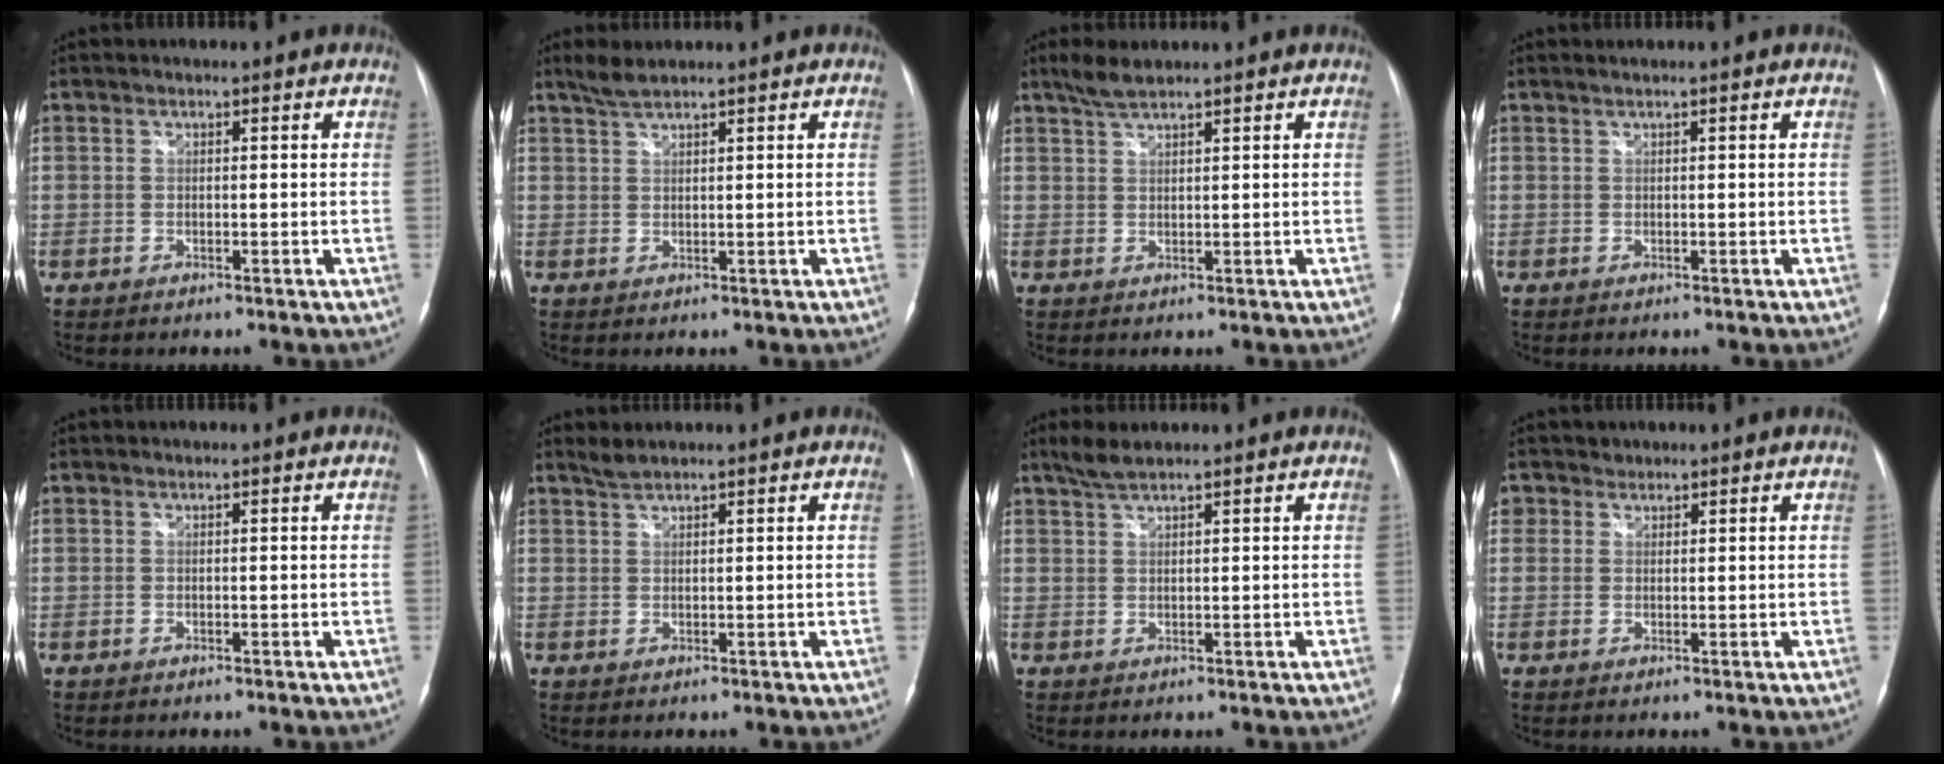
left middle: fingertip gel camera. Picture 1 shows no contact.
{"total": 2.4, "force": [2.2, 0.1, 1.1], "torque": [-0.029, 0.006, 0.046]}
{"total": 3.1, "force": [2.6, 0.4, 1.5], "torque": [-0.039, 0.006, 0.055]}
{"total": 0.5, "force": [0.3, -0.1, 0.4], "torque": [-0.014, 0.008, 0.011]}
{"total": 0.0}
{"total": 1.5, "force": [1.5, -0.1, 0.4], "torque": [-0.010, 0.005, 0.035]}
{"total": 2.7, "force": [2.4, 0.2, 1.4], "torque": [-0.036, 0.007, 0.050]}
{"total": 1.8, "force": [1.2, 1.4, -0.2], "torque": [0.012, 0.002, 0.016]}